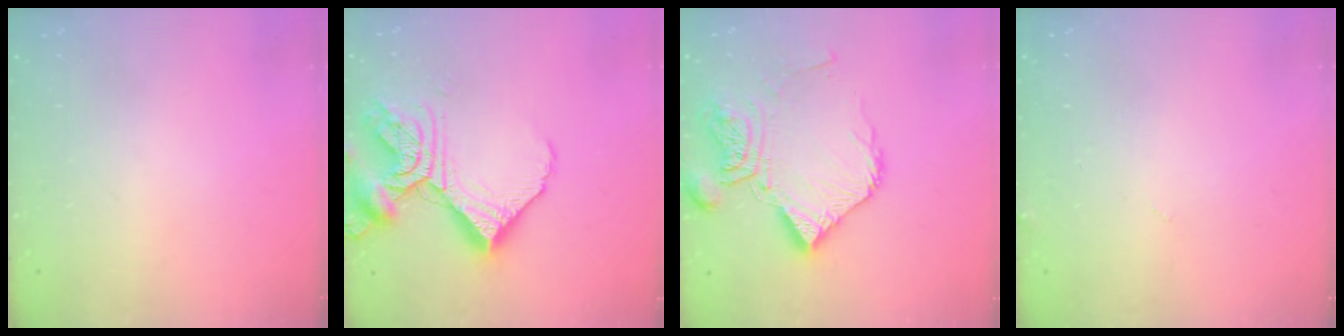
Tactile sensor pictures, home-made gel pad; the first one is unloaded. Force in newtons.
{"total": 17.2, "press": 17.2, "slide": 1.5}
{"total": 14.1, "press": 14.0, "slide": 1.9}
{"total": 2.2, "press": 2.2, "slide": 0.2}